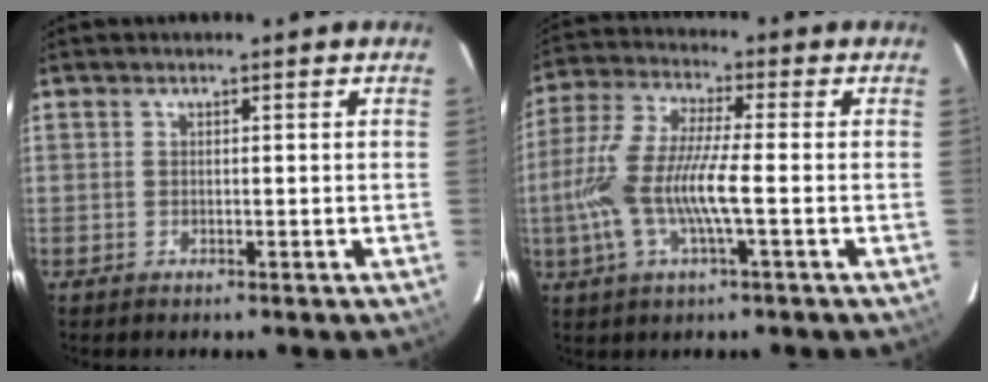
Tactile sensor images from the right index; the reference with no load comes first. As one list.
[{"total": 12.7, "force": [-2.7, 2.0, 12.2], "torque": [-0.260, -0.003, -0.051]}]